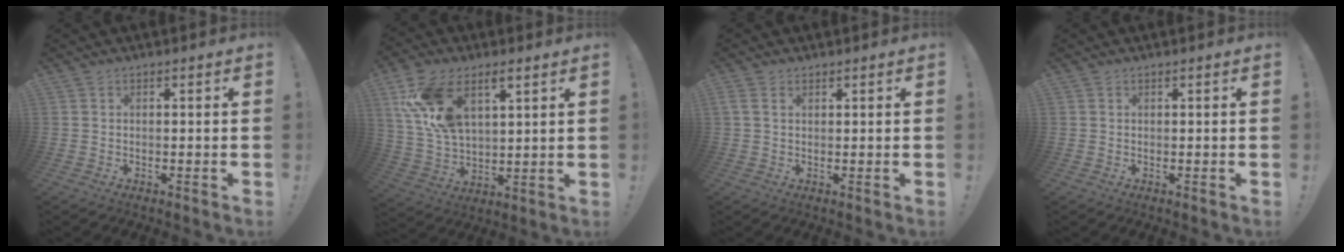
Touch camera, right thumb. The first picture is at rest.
{"total": 14.7, "force": [7.6, 8.2, 9.5], "torque": [-0.190, -0.023, 0.145]}
{"total": 2.2, "force": [1.1, 1.3, 1.5], "torque": [-0.033, 0.004, 0.022]}
{"total": 0.0}